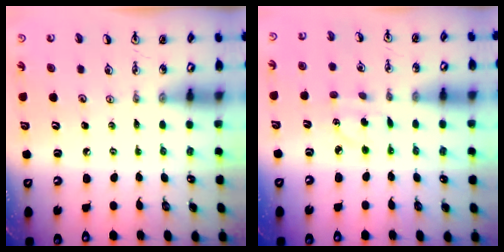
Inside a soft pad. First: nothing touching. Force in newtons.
{"total": 3.5, "press": 3.4, "slide": 0.7}